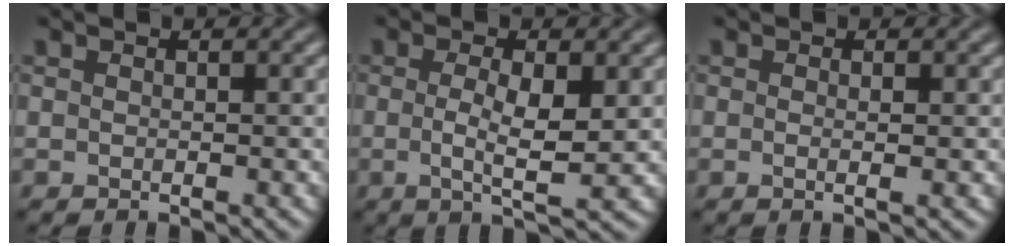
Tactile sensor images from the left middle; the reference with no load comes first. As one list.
[{"total": 4.1, "force": [-0.5, 0.7, 4.0], "torque": [-0.082, -0.009, 0.002]}, {"total": 0.9, "force": [-0.3, 0.1, 0.8], "torque": [-0.018, 0.000, -0.001]}]